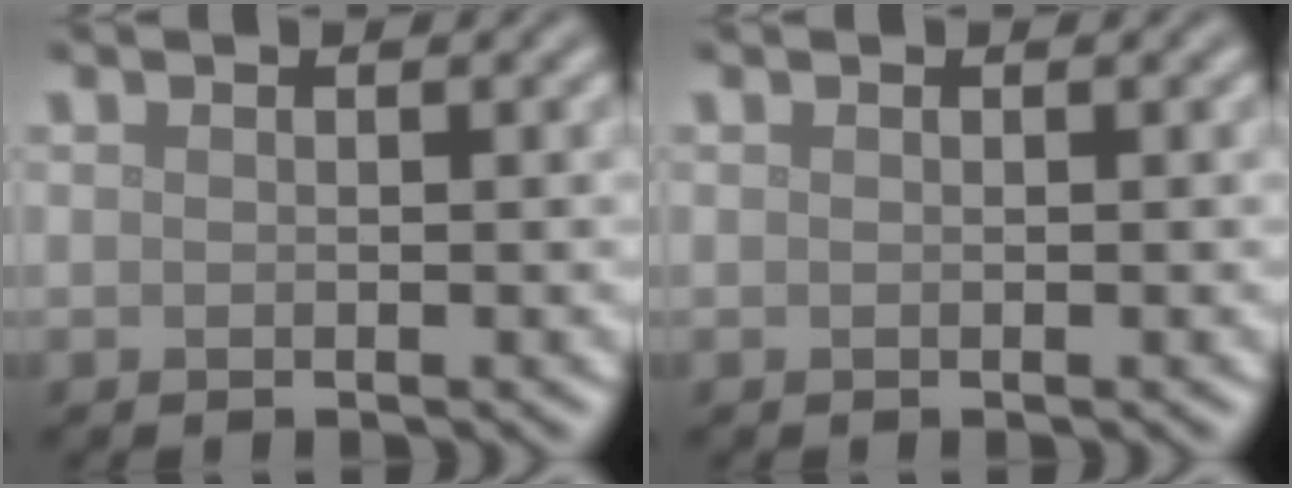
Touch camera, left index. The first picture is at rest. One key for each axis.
{"total": 0.0}